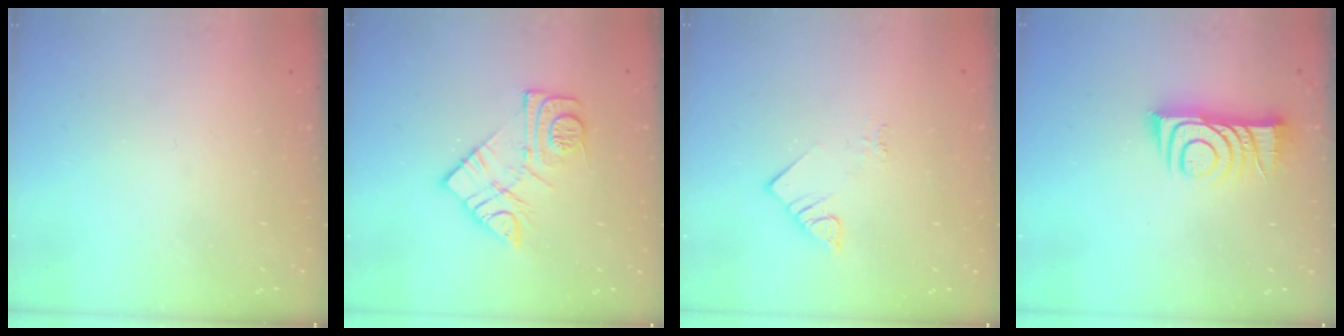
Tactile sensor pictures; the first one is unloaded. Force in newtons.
{"total": 11.6, "press": 11.6, "slide": 0.6}
{"total": 4.0, "press": 3.9, "slide": 0.3}
{"total": 9.3, "press": 9.3, "slide": 0.6}